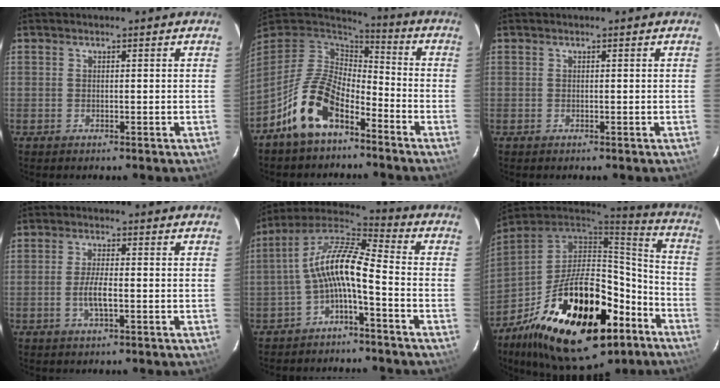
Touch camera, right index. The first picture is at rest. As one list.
[{"total": 13.9, "force": [-8.0, 6.9, 9.1], "torque": [-0.188, 0.002, -0.151]}, {"total": 0.0}, {"total": 4.1, "force": [-1.2, 0.9, 3.8], "torque": [-0.078, 0.000, -0.023]}, {"total": 11.9, "force": [-2.8, 2.4, 11.3], "torque": [-0.230, 0.020, -0.060]}, {"total": 32.1, "force": [-16.1, 15.3, 23.1], "torque": [-0.411, 0.003, -0.235]}]